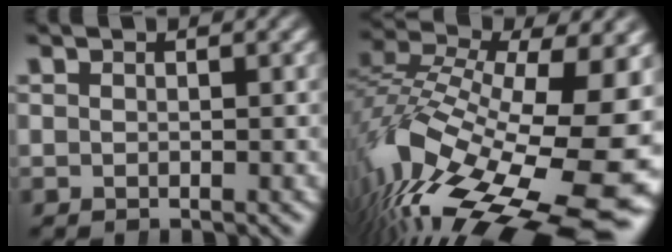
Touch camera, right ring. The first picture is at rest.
{"total": 17.2, "force": [-4.9, 9.4, 13.4], "torque": [-0.248, -0.071, -0.030]}